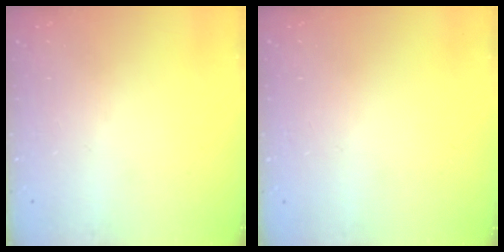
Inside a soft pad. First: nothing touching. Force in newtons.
{"total": 2.5, "press": 2.5, "slide": 0.2}